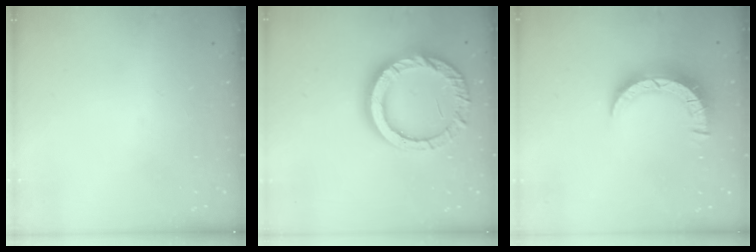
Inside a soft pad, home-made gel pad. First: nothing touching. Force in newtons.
{"total": 16.4, "press": 16.3, "slide": 1.6}
{"total": 7.9, "press": 7.9, "slide": 1.0}